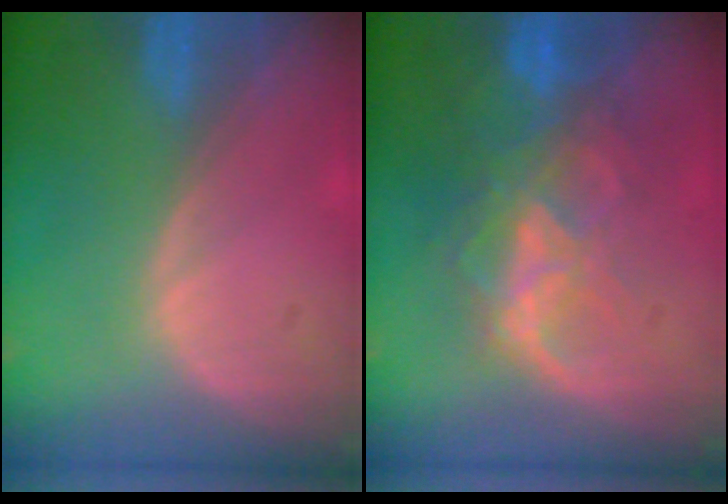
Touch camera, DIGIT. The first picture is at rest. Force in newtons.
{"total": 8.6, "press": 7.5, "slide": 4.3}